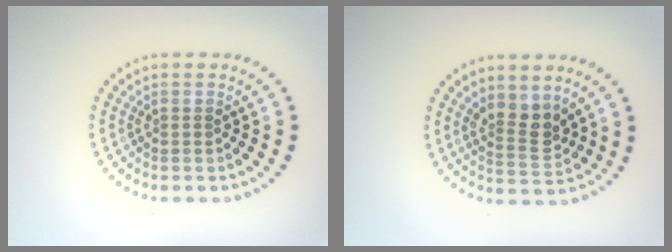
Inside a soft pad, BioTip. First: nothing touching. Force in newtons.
{"total": 2.9, "press": 2.6, "slide": 1.3}